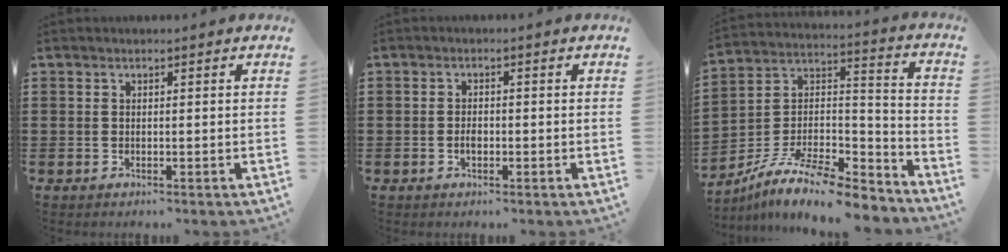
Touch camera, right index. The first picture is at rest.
{"total": 1.6, "force": [-0.6, 0.7, 1.3], "torque": [-0.026, -0.002, -0.010]}
{"total": 11.0, "force": [-8.8, 3.1, 5.9], "torque": [-0.109, 0.020, -0.170]}